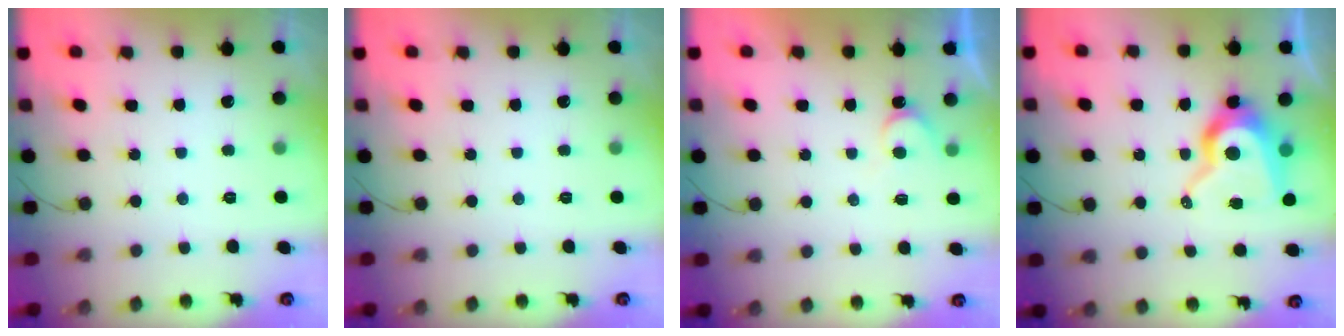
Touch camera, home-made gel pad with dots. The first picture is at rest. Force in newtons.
{"total": 0.0}
{"total": 4.0, "press": 4.0, "slide": 0.4}
{"total": 13.8, "press": 13.7, "slide": 1.1}